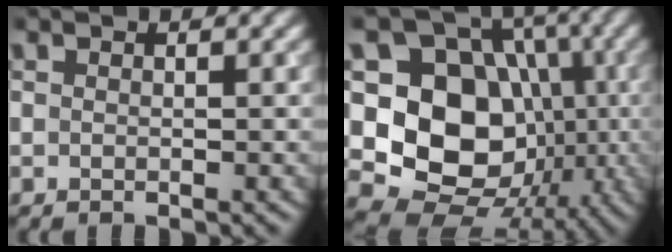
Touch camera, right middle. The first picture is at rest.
{"total": 12.8, "force": [-1.5, 10.3, 7.5], "torque": [-0.119, -0.011, -0.040]}